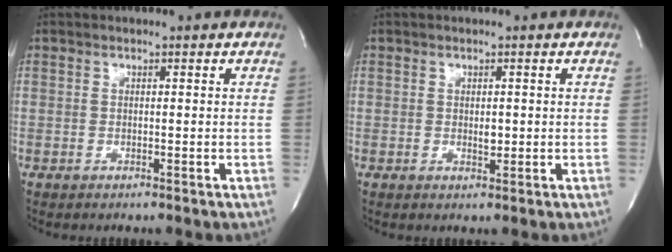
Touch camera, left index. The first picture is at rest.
{"total": 1.3, "force": [0.2, 0.6, 1.1], "torque": [-0.015, -0.003, 0.005]}